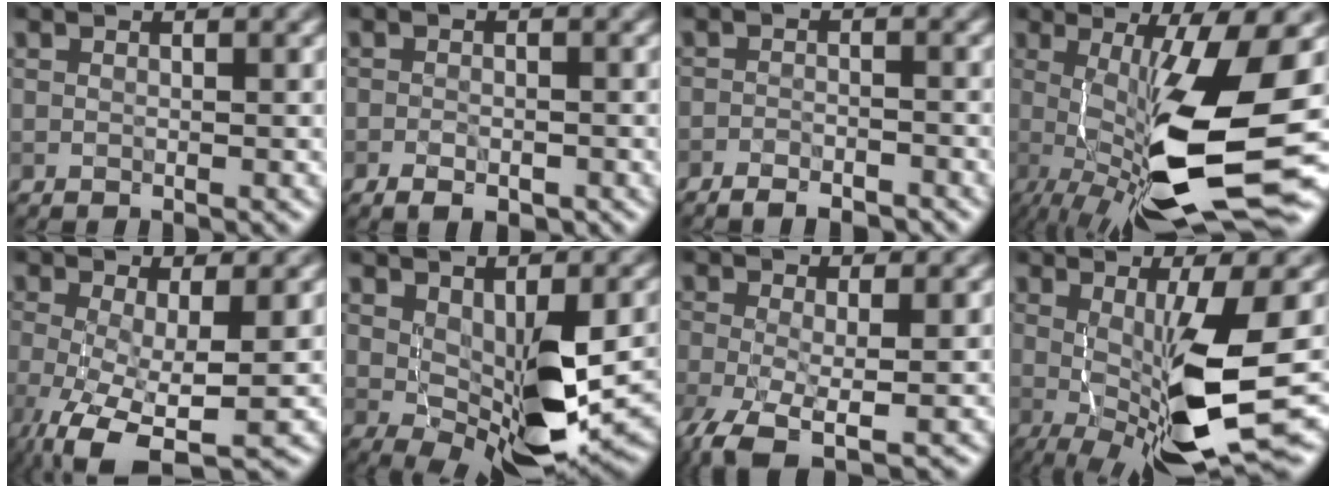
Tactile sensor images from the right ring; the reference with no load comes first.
{"total": 2.1, "force": [-1.5, 0.8, 1.2], "torque": [-0.013, -0.001, -0.016]}
{"total": 3.6, "force": [-3.3, 0.7, 1.1], "torque": [-0.015, 0.004, -0.046]}
{"total": 13.1, "force": [-1.7, 3.4, 12.5], "torque": [-0.207, -0.015, -0.018]}
{"total": 7.2, "force": [-2.4, 1.9, 6.5], "torque": [-0.116, -0.017, -0.031]}
{"total": 8.1, "force": [-0.9, 3.4, 7.3], "torque": [-0.134, -0.014, 0.002]}
{"total": 6.2, "force": [-2.9, 1.9, 5.1], "torque": [-0.102, -0.015, -0.050]}
{"total": 8.8, "force": [-1.0, 1.7, 8.6], "torque": [-0.140, -0.009, -0.006]}